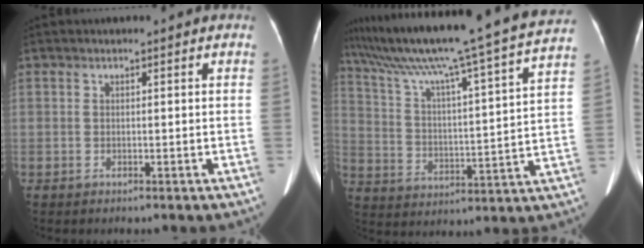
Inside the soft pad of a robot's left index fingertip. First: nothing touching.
{"total": 27.3, "force": [23.2, -1.3, 14.4], "torque": [-0.244, -0.027, 0.331]}